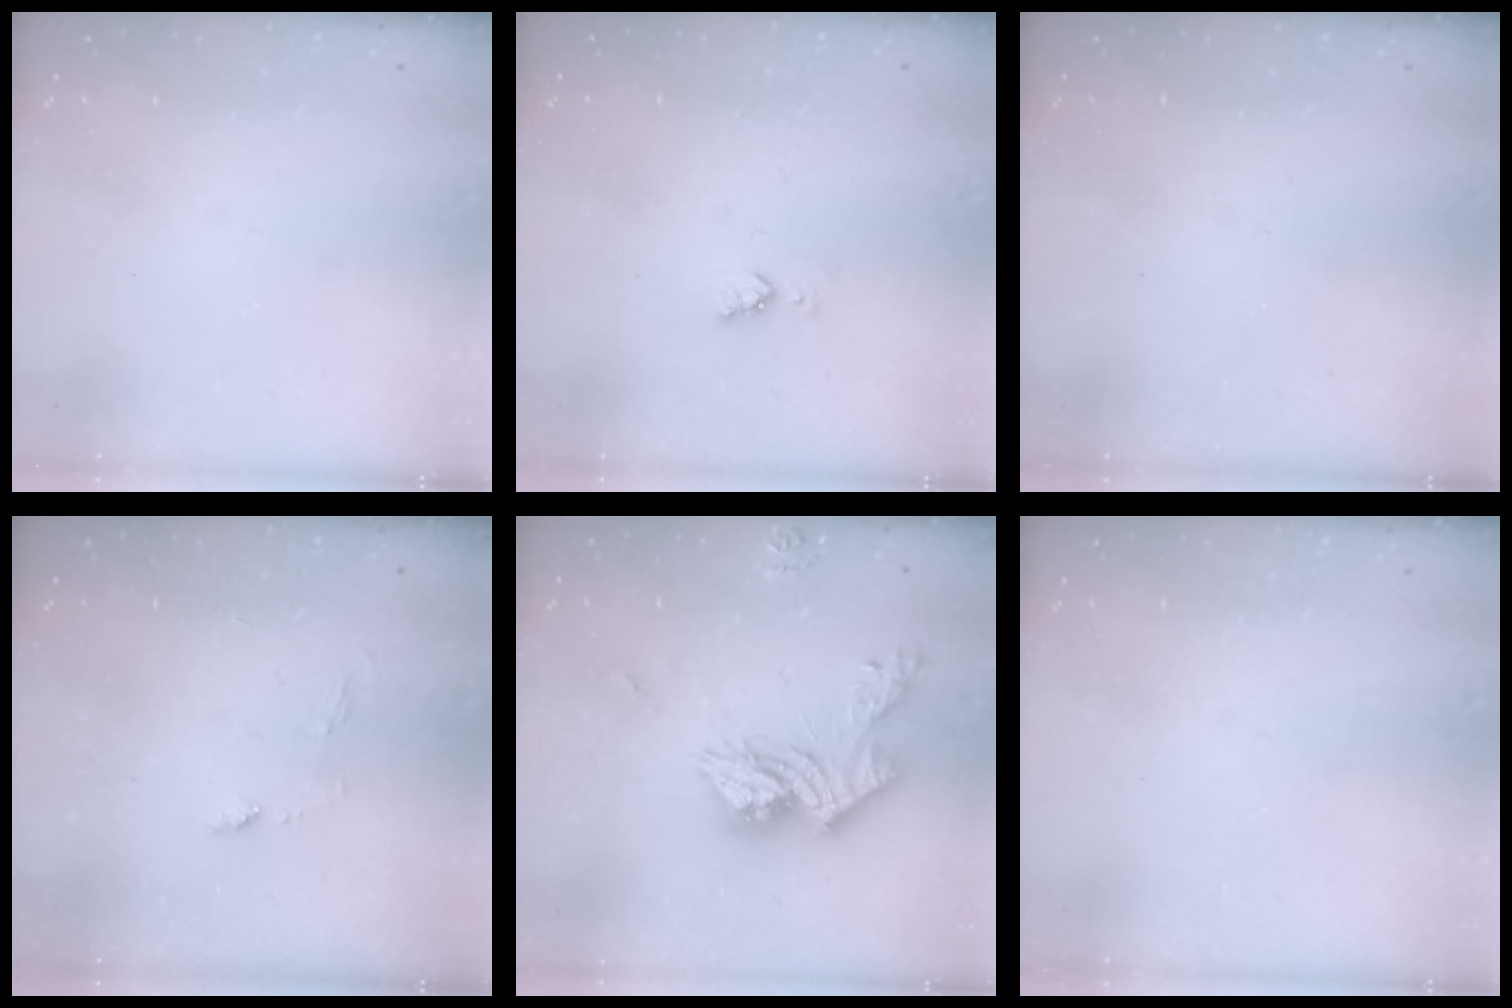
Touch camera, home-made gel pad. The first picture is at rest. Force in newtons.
{"total": 3.6, "press": 3.5, "slide": 0.9}
{"total": 0.0}
{"total": 5.4, "press": 5.4, "slide": 0.6}
{"total": 14.4, "press": 14.4, "slide": 1.5}
{"total": 0.0}